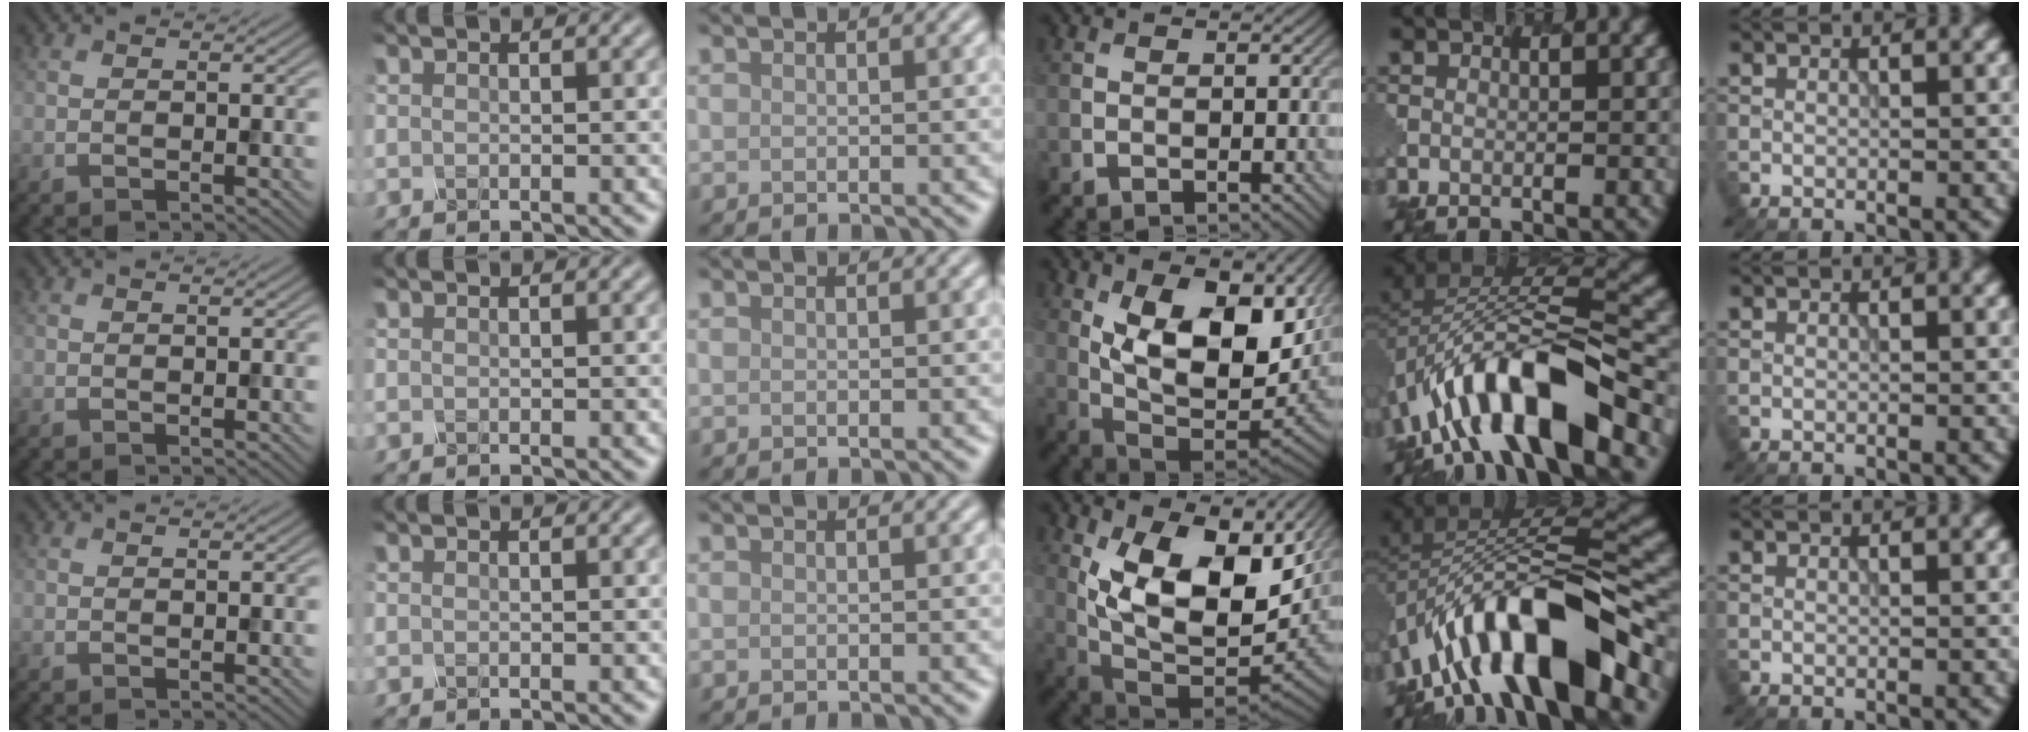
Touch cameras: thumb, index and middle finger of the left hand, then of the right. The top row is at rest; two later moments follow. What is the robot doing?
{"motion": "unscrew", "object": "spray bottle"}